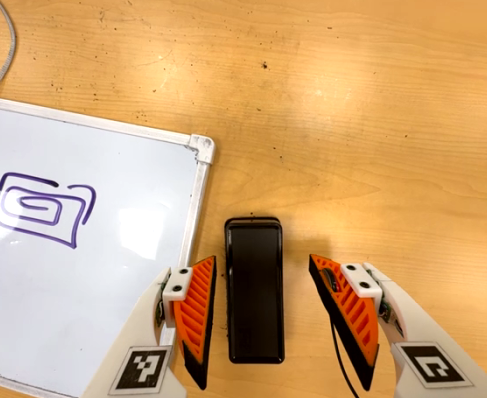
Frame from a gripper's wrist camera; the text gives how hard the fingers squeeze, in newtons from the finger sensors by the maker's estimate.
{"total": 0.0}